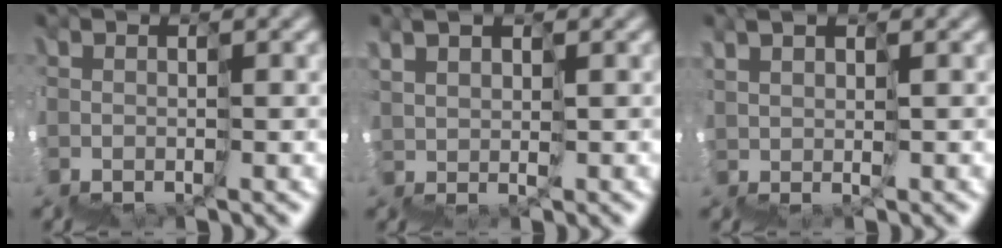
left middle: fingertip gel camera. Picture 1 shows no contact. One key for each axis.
{"total": 2.8, "fx": 2.3, "fy": -1.1, "fz": -1.2, "tx": 0.026, "ty": 0.022, "tz": 0.044}
{"total": 2.6, "fx": 2.0, "fy": -1.3, "fz": -1.1, "tx": 0.027, "ty": 0.017, "tz": 0.039}